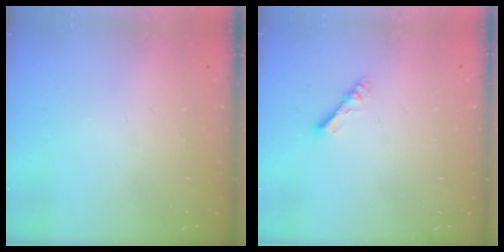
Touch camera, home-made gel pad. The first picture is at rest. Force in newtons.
{"total": 2.8, "press": 2.8, "slide": 0.4}